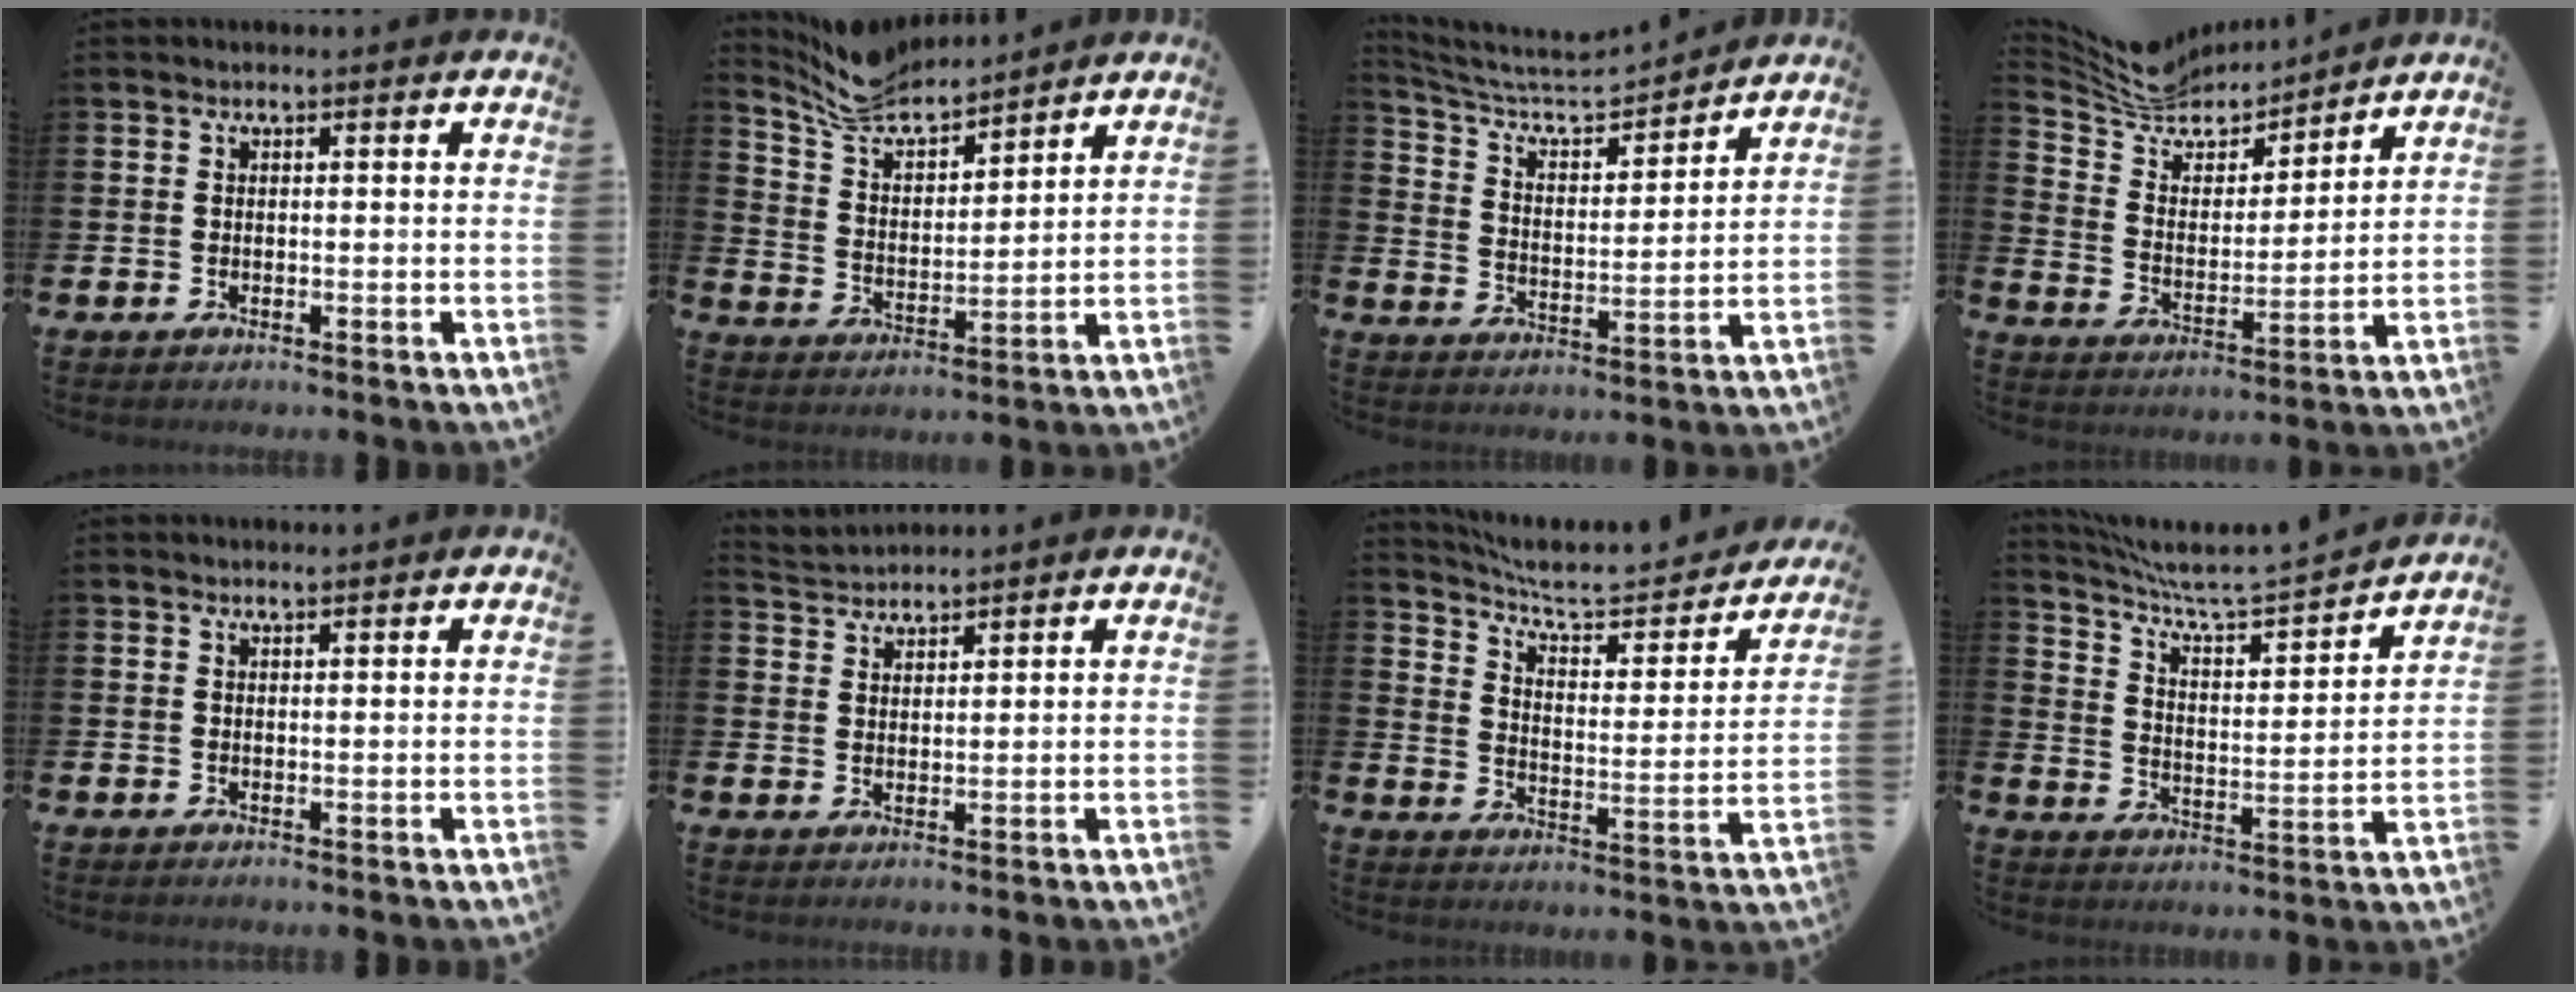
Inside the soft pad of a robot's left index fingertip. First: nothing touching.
{"total": 7.4, "force": [7.0, 1.7, 1.6], "torque": [-0.067, -0.040, 0.128]}
{"total": 6.8, "force": [6.3, 1.7, 1.9], "torque": [-0.069, -0.048, 0.106]}
{"total": 8.3, "force": [7.9, 2.6, 1.0], "torque": [-0.070, -0.058, 0.143]}
{"total": 0.8, "force": [0.8, 0.0, 0.0], "torque": [0.006, -0.005, 0.014]}
{"total": 2.6, "force": [2.6, 0.2, -0.4], "torque": [-0.002, -0.009, 0.049]}
{"total": 7.2, "force": [6.2, 1.9, 3.0], "torque": [-0.085, -0.046, 0.101]}
{"total": 7.2, "force": [6.7, 0.7, 2.6], "torque": [-0.085, -0.053, 0.110]}